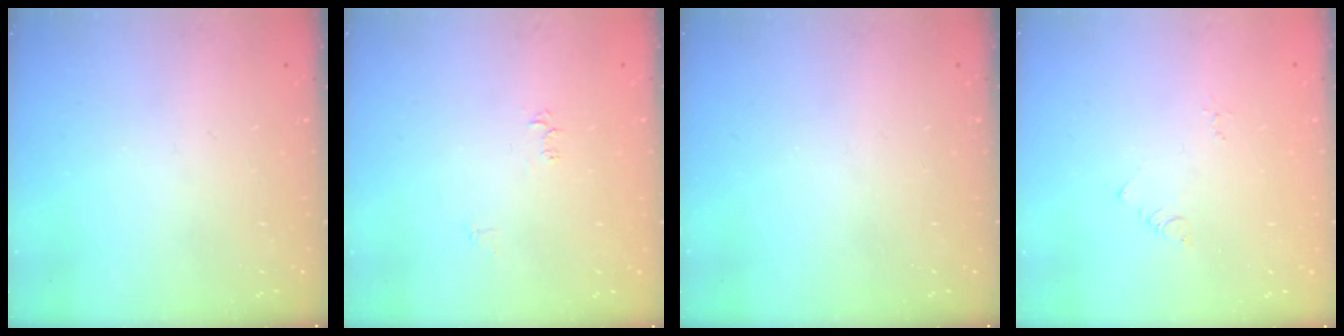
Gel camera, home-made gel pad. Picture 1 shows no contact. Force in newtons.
{"total": 3.7, "press": 3.6, "slide": 0.5}
{"total": 0.0}
{"total": 1.4, "press": 1.3, "slide": 0.3}